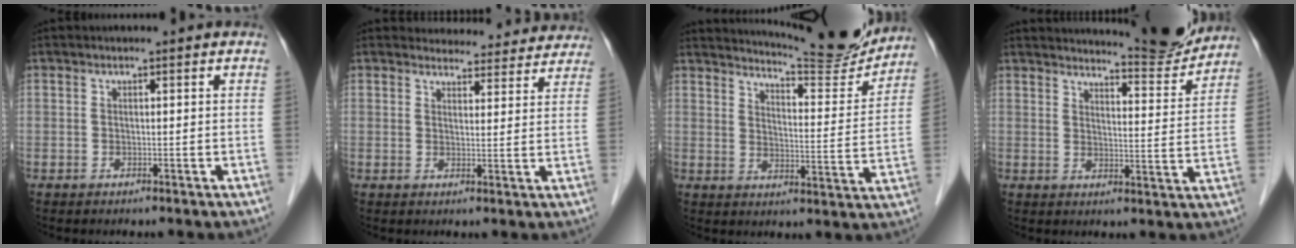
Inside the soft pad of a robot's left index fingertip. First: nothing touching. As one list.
[{"total": 13.3, "force": [12.6, 3.7, 1.5], "torque": [0.017, -0.006, 0.126]}, {"total": 15.5, "force": [14.8, 0.4, 4.3], "torque": [-0.068, -0.052, 0.189]}, {"total": 10.1, "force": [10.0, 0.0, 1.7], "torque": [-0.023, -0.031, 0.124]}]